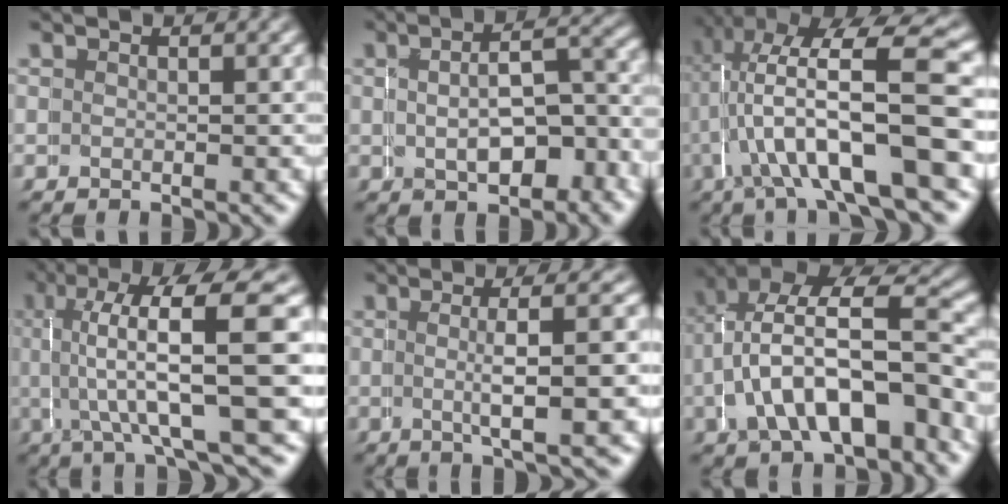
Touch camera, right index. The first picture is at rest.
{"total": 4.3, "force": [-1.7, 1.0, 3.8], "torque": [-0.040, -0.002, -0.016]}
{"total": 9.7, "force": [-0.1, 3.0, 9.2], "torque": [-0.158, -0.002, 0.005]}
{"total": 9.7, "force": [1.5, 1.7, 9.4], "torque": [-0.143, 0.003, 0.025]}
{"total": 3.9, "force": [0.2, -1.3, 3.7], "torque": [-0.046, 0.004, 0.007]}
{"total": 7.6, "force": [-2.0, 4.0, 6.2], "torque": [-0.117, -0.021, -0.020]}